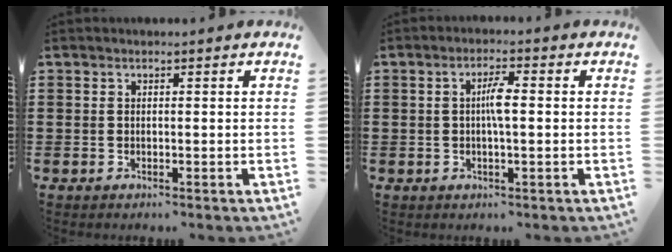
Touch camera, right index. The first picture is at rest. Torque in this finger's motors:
{"motor_torque": [0.57, -0.44, 0.35, 0.06]}